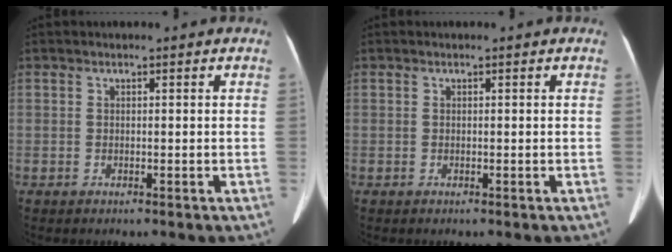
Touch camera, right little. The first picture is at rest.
{"total": 0.0}